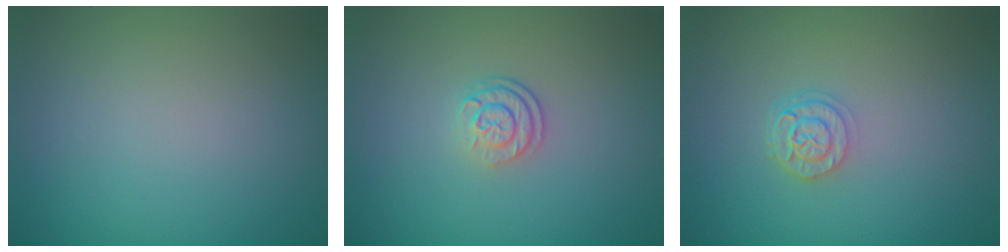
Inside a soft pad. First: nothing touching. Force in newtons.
{"total": 2.6, "press": 1.9, "slide": 1.8}
{"total": 2.4, "press": 1.9, "slide": 1.4}